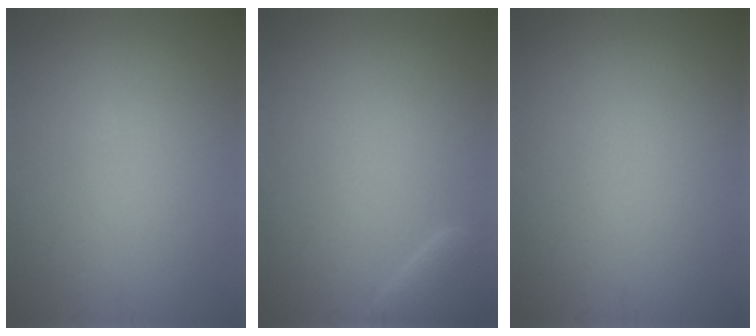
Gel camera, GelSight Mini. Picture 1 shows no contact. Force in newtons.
{"total": 2.6, "press": 2.6, "slide": 0.2}
{"total": 0.0}